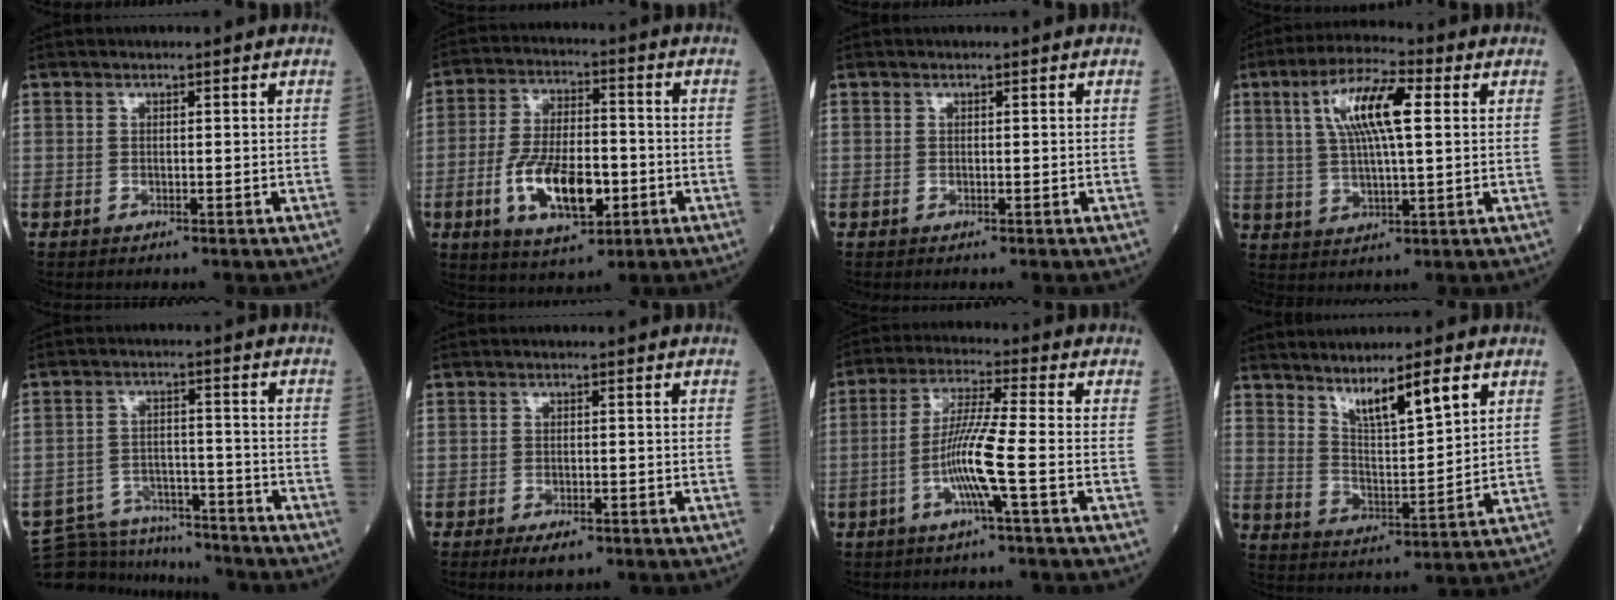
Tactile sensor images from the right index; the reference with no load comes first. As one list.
[{"total": 13.2, "force": [-4.1, 5.4, 11.4], "torque": [-0.224, -0.001, -0.066]}, {"total": 0.0}, {"total": 11.6, "force": [3.0, 2.9, 10.8], "torque": [-0.215, 0.019, 0.056]}, {"total": 14.4, "force": [-13.6, 4.0, 2.2], "torque": [-0.052, 0.021, -0.207]}, {"total": 4.1, "force": [-2.6, 2.0, 2.5], "torque": [-0.046, -0.006, -0.034]}, {"total": 9.3, "force": [-2.9, -0.3, 8.9], "torque": [-0.179, -0.003, -0.058]}, {"total": 8.9, "force": [5.6, 1.5, 6.8], "torque": [-0.130, -0.004, 0.106]}]